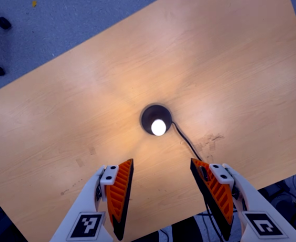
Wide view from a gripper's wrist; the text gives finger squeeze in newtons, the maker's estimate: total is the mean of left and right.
{"total": 0.0}